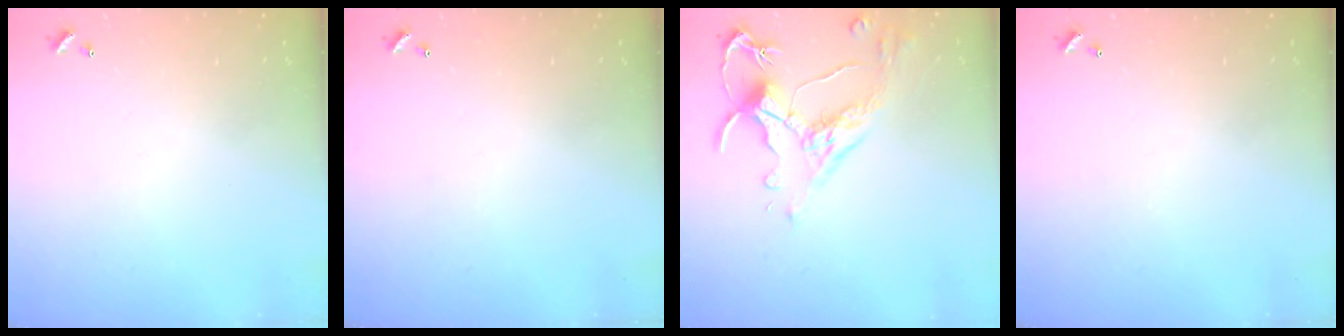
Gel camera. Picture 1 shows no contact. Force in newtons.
{"total": 0.0}
{"total": 2.5, "press": 2.2, "slide": 1.3}
{"total": 0.0}